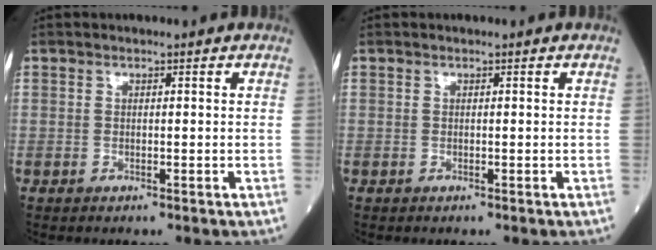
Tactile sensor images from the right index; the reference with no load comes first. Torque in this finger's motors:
{"motor_torque": [0.00, 0.00, 0.01, 0.00]}